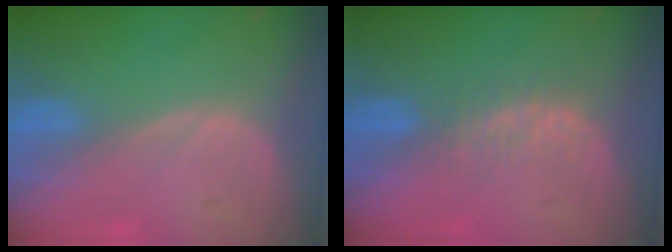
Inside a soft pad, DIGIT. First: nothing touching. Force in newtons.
{"total": 3.3, "press": 3.0, "slide": 1.4}